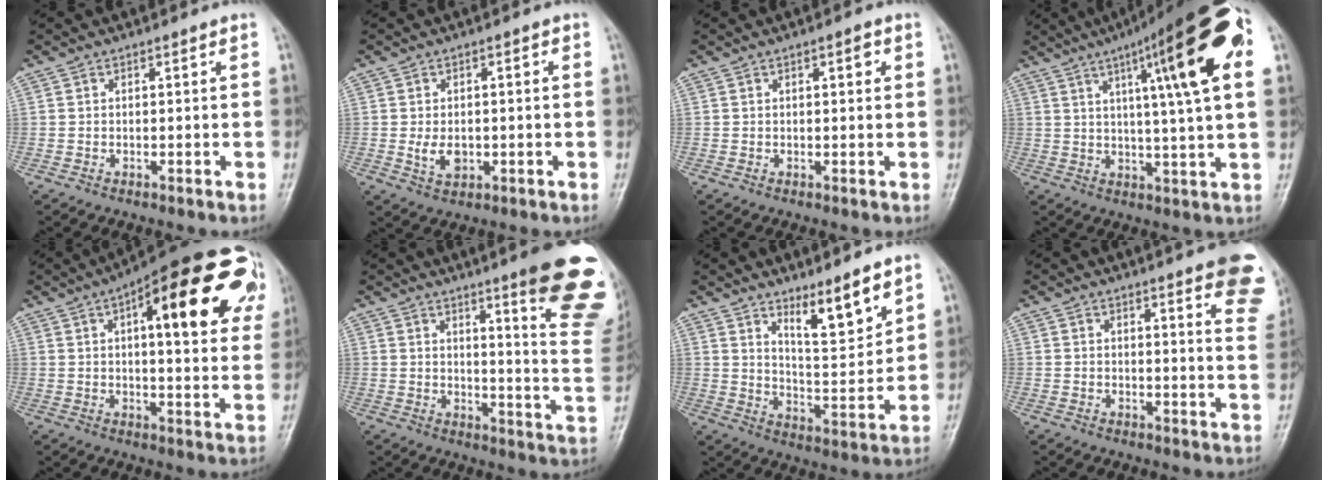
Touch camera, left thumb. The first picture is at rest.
{"total": 4.4, "force": [-0.5, 3.0, 3.1], "torque": [-0.043, -0.003, -0.004]}
{"total": 2.0, "force": [0.8, 0.8, 1.7], "torque": [-0.020, 0.001, 0.009]}
{"total": 20.4, "force": [7.6, 2.7, 18.8], "torque": [-0.261, -0.001, 0.103]}
{"total": 25.7, "force": [9.8, 8.8, 22.1], "torque": [-0.268, 0.003, 0.122]}
{"total": 20.3, "force": [12.3, 2.6, 15.9], "torque": [-0.170, -0.077, 0.154]}
{"total": 10.4, "force": [7.3, 2.3, 7.0], "torque": [-0.098, -0.065, 0.131]}
{"total": 14.7, "force": [9.2, 3.1, 11.1], "torque": [-0.111, -0.040, 0.090]}